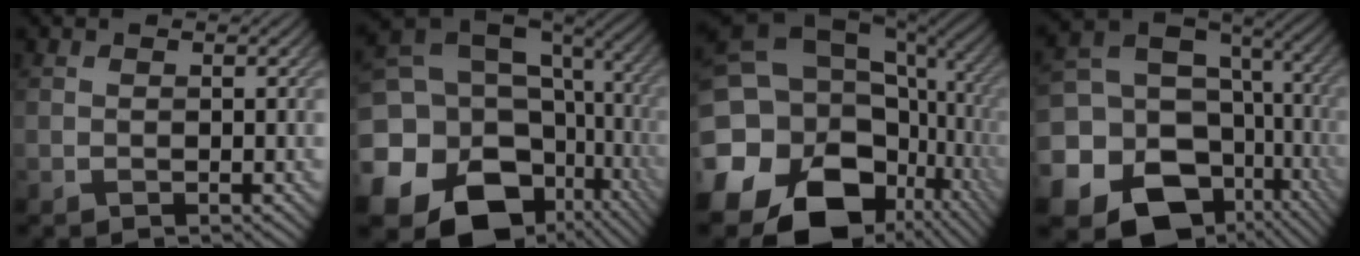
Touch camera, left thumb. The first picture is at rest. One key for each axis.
{"total": 22.4, "fx": -5.6, "fy": 17.9, "fz": 12.2, "tx": -0.264, "ty": -0.045, "tz": -0.069}
{"total": 20.1, "fx": -4.6, "fy": 15.9, "fz": 11.4, "tx": -0.245, "ty": -0.044, "tz": -0.043}
{"total": 21.8, "fx": -7.1, "fy": 17.9, "fz": 10.2, "tx": -0.230, "ty": -0.042, "tz": -0.098}